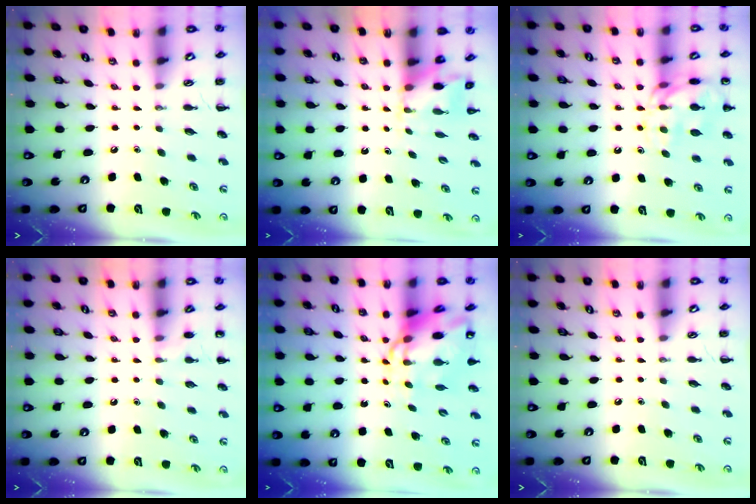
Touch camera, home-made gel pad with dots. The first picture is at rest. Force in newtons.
{"total": 2.5, "press": 2.5, "slide": 0.5}
{"total": 13.9, "press": 13.8, "slide": 1.1}
{"total": 5.5, "press": 5.3, "slide": 1.6}
{"total": 11.5, "press": 11.0, "slide": 3.2}
{"total": 0.0}